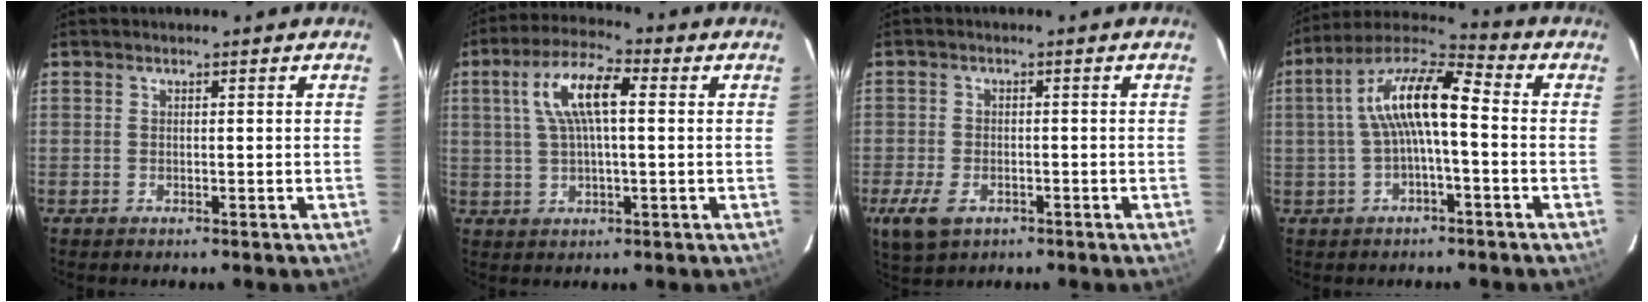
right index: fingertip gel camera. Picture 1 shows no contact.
{"total": 9.8, "force": [2.2, 3.1, 9.0], "torque": [-0.174, 0.021, 0.041]}
{"total": 6.7, "force": [-3.4, 4.0, 4.2], "torque": [-0.106, -0.017, -0.059]}
{"total": 11.6, "force": [-0.2, 3.1, 11.2], "torque": [-0.217, 0.026, -0.009]}